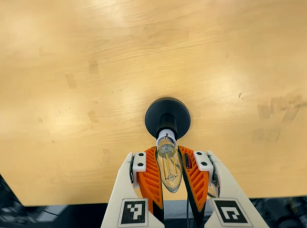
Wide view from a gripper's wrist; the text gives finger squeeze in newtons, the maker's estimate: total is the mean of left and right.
{"total": 22.1, "left": 21.9, "right": 22.3}